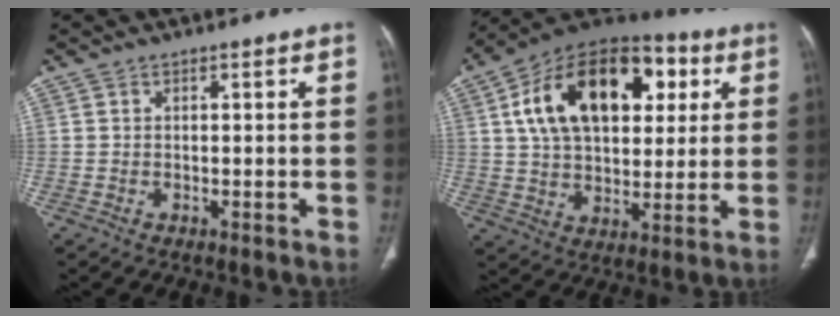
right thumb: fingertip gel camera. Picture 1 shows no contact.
{"total": 24.4, "force": [7.2, 14.8, 18.0], "torque": [-0.272, 0.015, 0.111]}